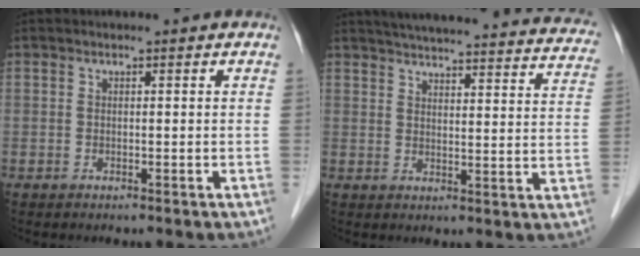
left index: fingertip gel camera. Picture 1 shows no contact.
{"total": 30.0, "force": [27.7, 4.0, 10.8], "torque": [-0.161, -0.048, 0.322]}